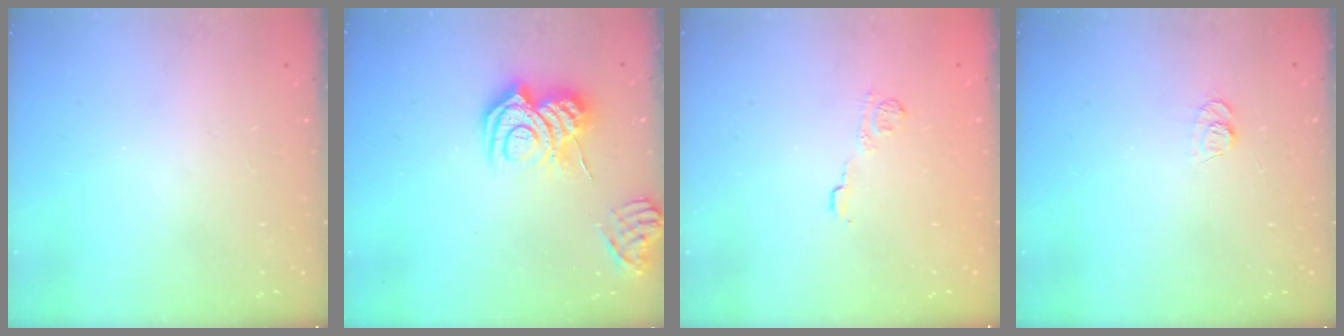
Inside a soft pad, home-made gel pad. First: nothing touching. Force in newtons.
{"total": 12.1, "press": 12.1, "slide": 1.2}
{"total": 6.7, "press": 6.6, "slide": 1.1}
{"total": 6.4, "press": 6.4, "slide": 0.6}